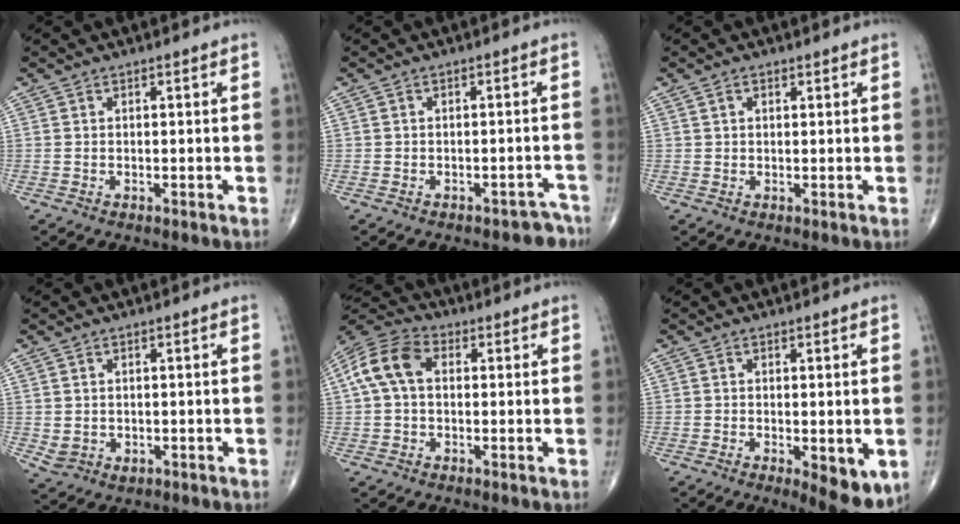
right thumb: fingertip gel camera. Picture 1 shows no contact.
{"total": 3.5, "force": [-2.8, 2.0, 0.2], "torque": [0.015, 0.031, -0.034]}
{"total": 1.3, "force": [0.8, 0.8, 0.6], "torque": [-0.006, 0.000, 0.011]}
{"total": 3.3, "force": [-0.1, 2.8, 1.6], "torque": [-0.028, -0.003, 0.012]}
{"total": 10.0, "force": [1.4, 6.8, 7.2], "torque": [-0.148, 0.033, 0.018]}
{"total": 8.0, "force": [-2.3, 3.1, 7.0], "torque": [-0.088, -0.018, -0.027]}